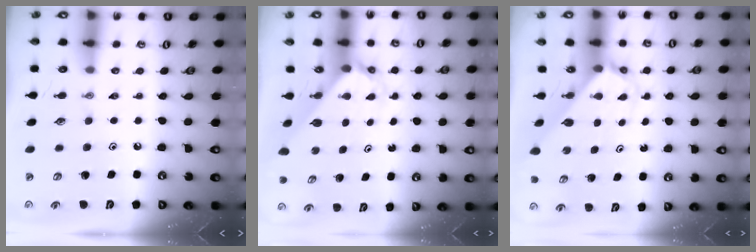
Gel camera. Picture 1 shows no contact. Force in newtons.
{"total": 2.4, "press": 2.4, "slide": 0.2}
{"total": 2.7, "press": 2.7, "slide": 0.2}